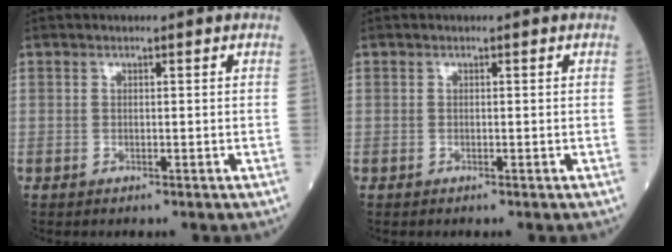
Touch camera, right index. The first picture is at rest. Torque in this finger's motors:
{"motor_torque": [0.00, 0.00, 0.00, 0.00]}